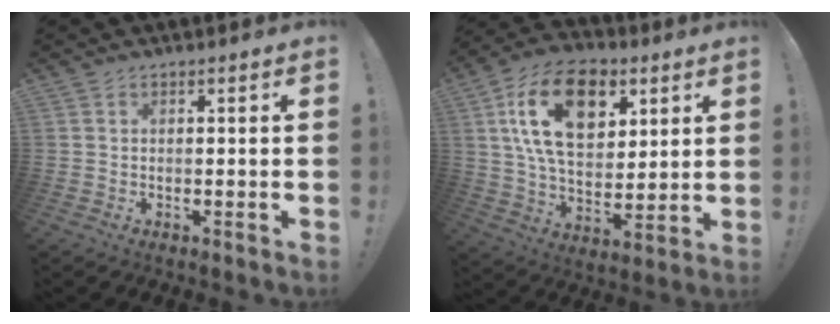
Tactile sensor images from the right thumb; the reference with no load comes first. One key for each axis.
{"total": 22.1, "fx": 8.7, "fy": 13.8, "fz": 14.9, "tx": -0.242, "ty": -0.030, "tz": 0.151}